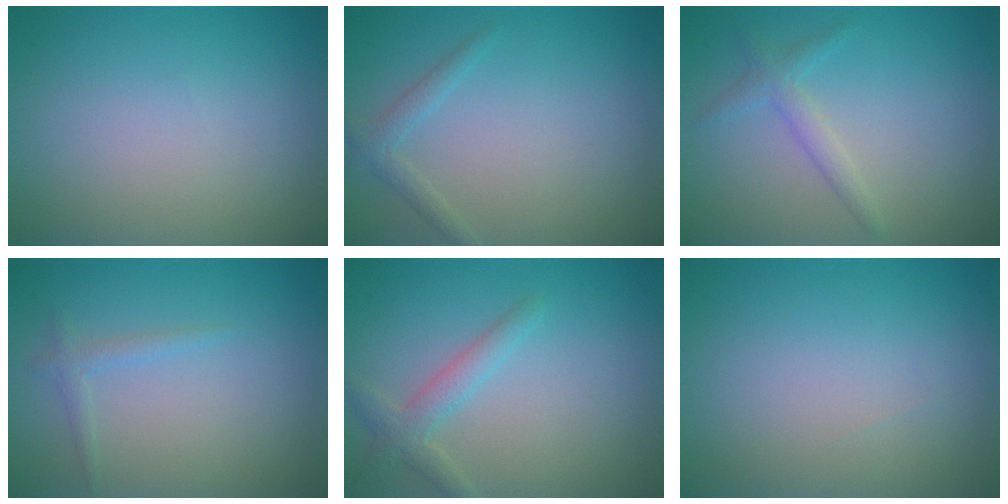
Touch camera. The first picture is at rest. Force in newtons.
{"total": 1.4, "press": 1.4, "slide": 0.1}
{"total": 1.8, "press": 1.8, "slide": 0.0}
{"total": 1.1, "press": 1.1, "slide": 0.1}
{"total": 2.3, "press": 2.3, "slide": 0.0}
{"total": 0.0}